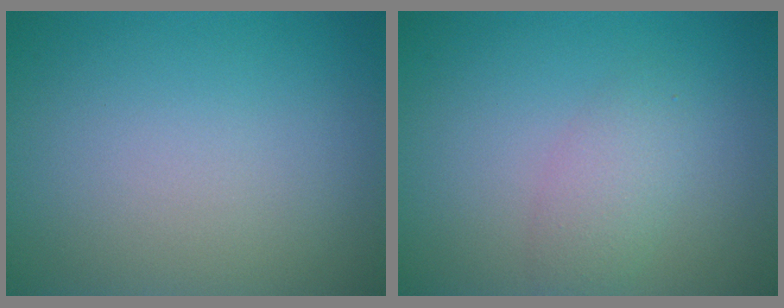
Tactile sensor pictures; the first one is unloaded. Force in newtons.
{"total": 2.3, "press": 2.3, "slide": 0.1}